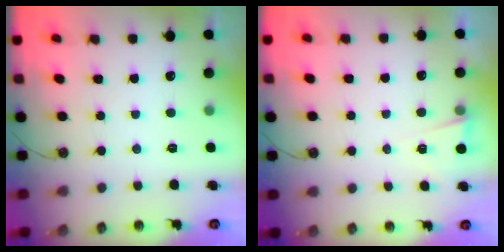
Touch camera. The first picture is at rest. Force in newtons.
{"total": 2.8, "press": 2.3, "slide": 1.6}